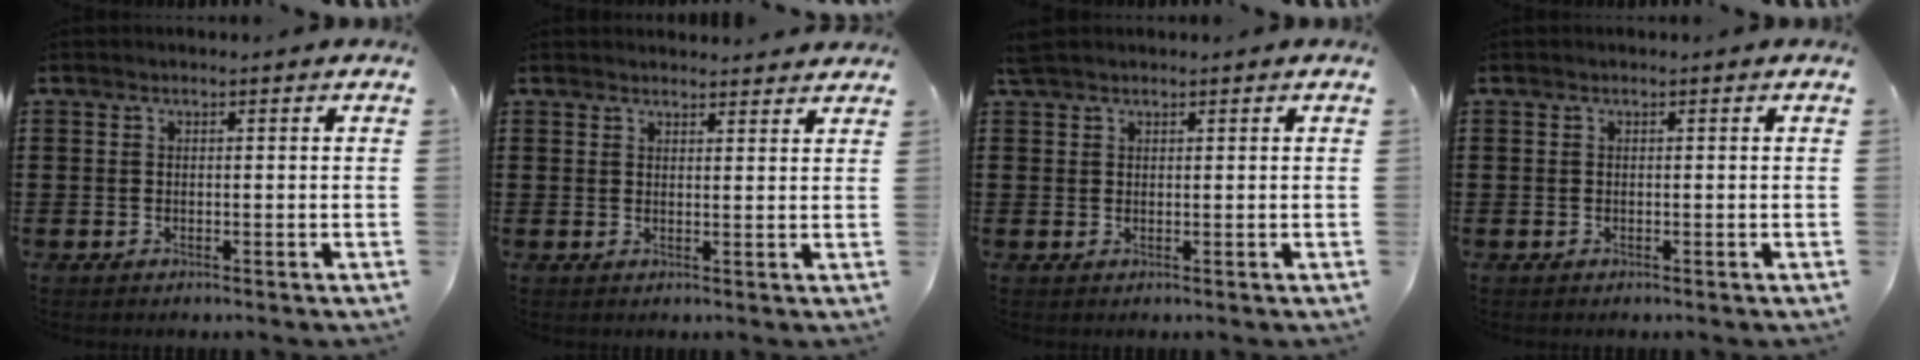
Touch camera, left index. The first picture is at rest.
{"total": 1.9, "force": [1.9, 0.1, 0.1], "torque": [-0.006, 0.001, 0.037]}
{"total": 1.3, "force": [1.1, 0.5, 0.5], "torque": [-0.013, 0.003, 0.021]}
{"total": 0.0}